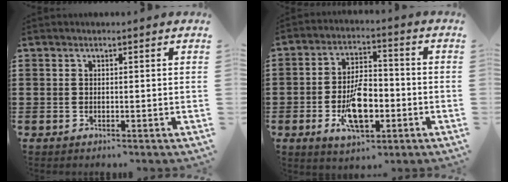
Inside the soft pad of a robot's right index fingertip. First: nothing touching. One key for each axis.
{"total": 9.6, "fx": -3.1, "fy": 4.4, "fz": 8.0, "tx": -0.146, "ty": 0.000, "tz": -0.053}